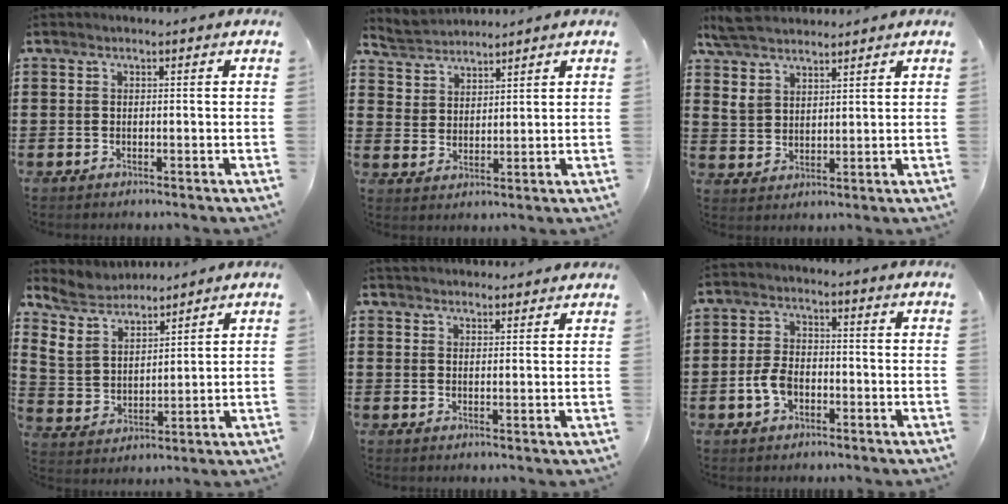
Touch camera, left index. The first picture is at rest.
{"total": 4.0, "force": [3.6, 1.5, -0.5], "torque": [-0.009, -0.009, 0.068]}
{"total": 6.0, "force": [5.0, 2.7, 1.9], "torque": [-0.056, 0.000, 0.095]}
{"total": 5.9, "force": [4.9, 3.0, 1.4], "torque": [-0.057, -0.018, 0.087]}
{"total": 2.3, "force": [2.3, 0.1, -0.1], "torque": [-0.003, -0.003, 0.045]}
{"total": 4.6, "force": [-1.4, 2.8, 3.4], "torque": [-0.088, -0.003, -0.032]}